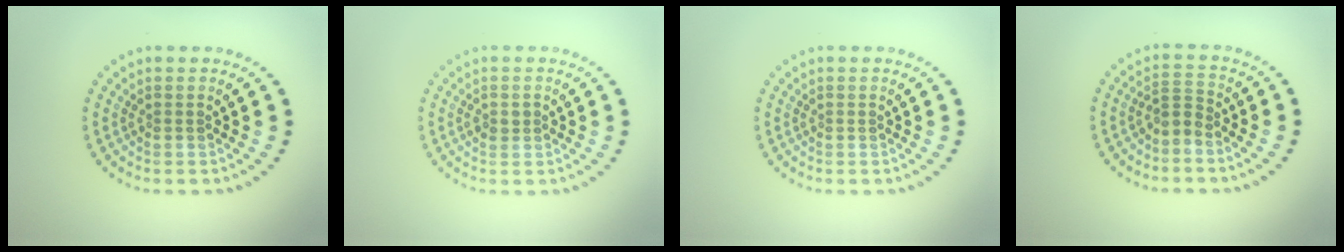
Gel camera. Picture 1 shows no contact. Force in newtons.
{"total": 1.0, "press": 1.0, "slide": 0.1}
{"total": 0.0}
{"total": 1.8, "press": 1.3, "slide": 1.3}